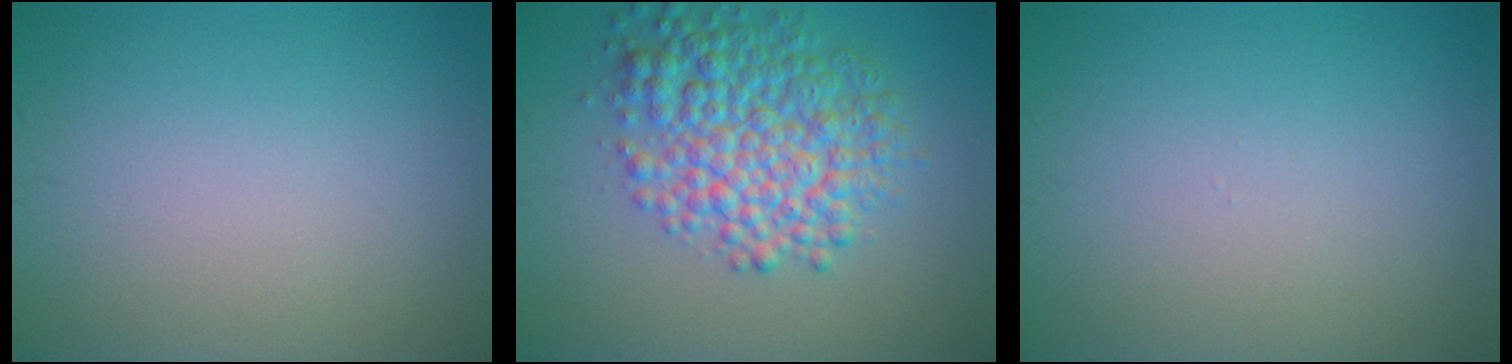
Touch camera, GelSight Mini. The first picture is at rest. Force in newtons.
{"total": 7.3, "press": 7.3, "slide": 0.1}
{"total": 0.0}